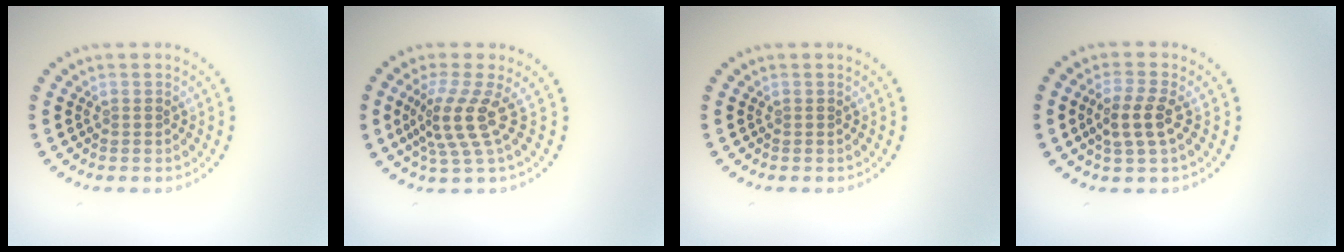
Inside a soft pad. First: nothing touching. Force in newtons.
{"total": 3.9, "press": 2.7, "slide": 2.7}
{"total": 0.0}
{"total": 2.8, "press": 2.6, "slide": 1.1}